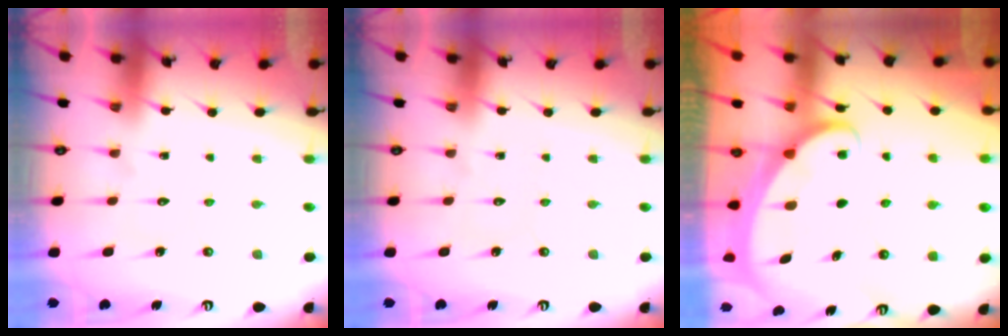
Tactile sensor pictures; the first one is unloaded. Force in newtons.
{"total": 0.0}
{"total": 2.4, "press": 2.3, "slide": 0.3}